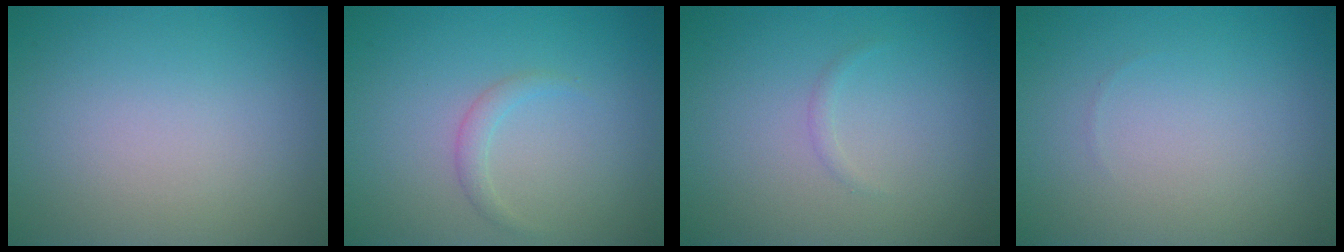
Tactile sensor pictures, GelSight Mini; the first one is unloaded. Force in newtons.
{"total": 1.1, "press": 1.1, "slide": 0.1}
{"total": 0.5, "press": 0.5, "slide": 0.0}
{"total": 0.0}